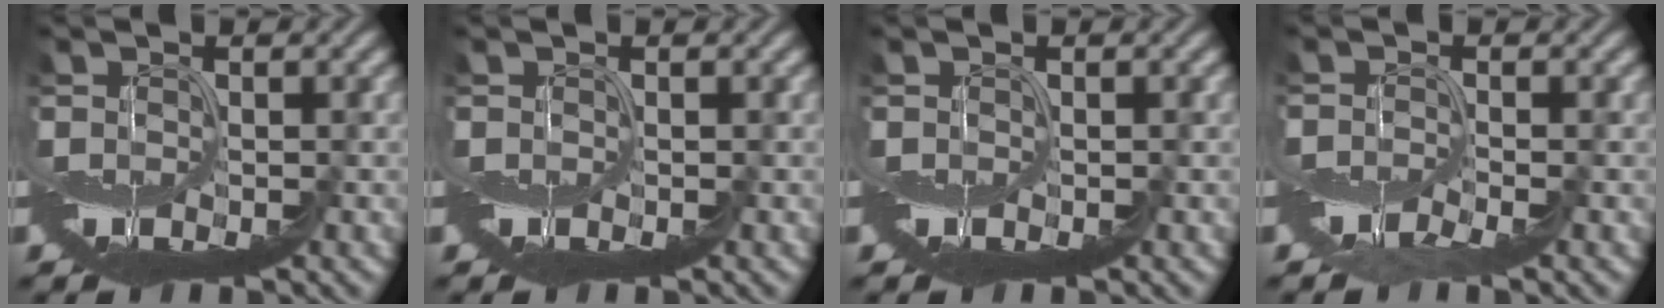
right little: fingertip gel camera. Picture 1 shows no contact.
{"total": 0.0}
{"total": 0.0}
{"total": 1.5, "force": [-1.1, -0.9, -0.7], "torque": [0.012, 0.000, -0.021]}